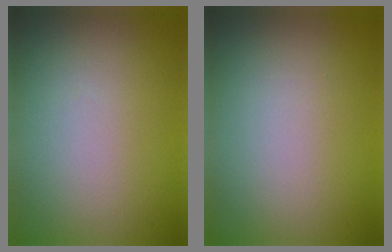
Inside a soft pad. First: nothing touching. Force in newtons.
{"total": 0.0}